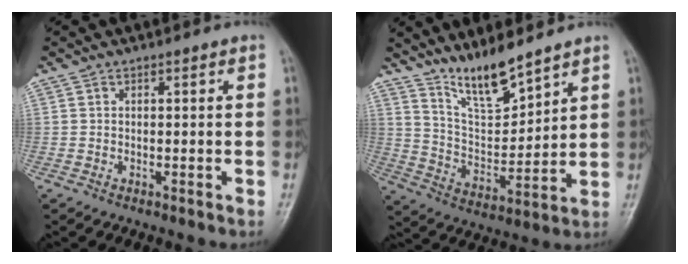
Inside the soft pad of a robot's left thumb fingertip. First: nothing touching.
{"total": 10.1, "force": [8.6, 2.0, 5.0], "torque": [-0.078, -0.070, 0.173]}